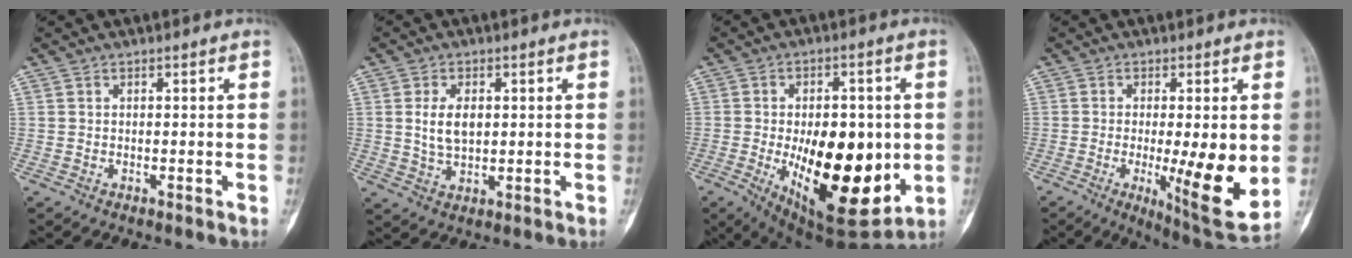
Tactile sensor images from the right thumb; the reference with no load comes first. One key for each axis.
{"total": 5.7, "fx": 1.0, "fy": 3.3, "fz": 4.6, "tx": -0.080, "ty": -0.009, "tz": 0.023}
{"total": 22.6, "fx": -3.0, "fy": 11.0, "fz": 19.5, "tx": -0.278, "ty": -0.022, "tz": -0.017}
{"total": 14.0, "fx": -1.8, "fy": 3.0, "fz": 13.6, "tx": -0.197, "ty": -0.033, "tz": -0.019}